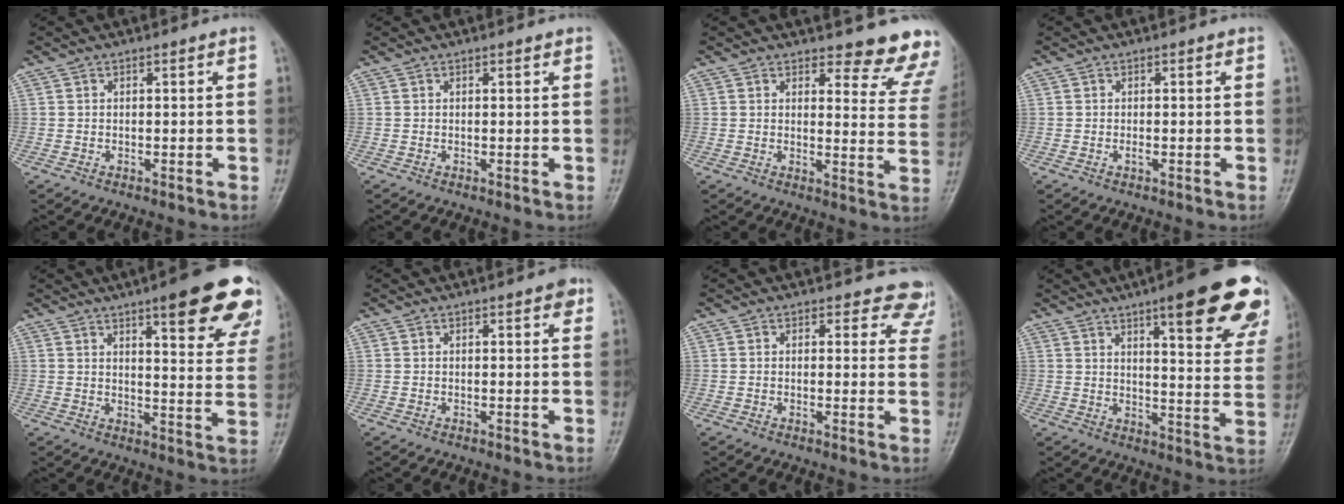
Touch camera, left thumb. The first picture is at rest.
{"total": 0.7, "force": [0.4, 0.4, 0.4], "torque": [-0.004, -0.002, 0.002]}
{"total": 12.4, "force": [11.8, 3.3, 2.1], "torque": [0.023, -0.112, 0.106]}
{"total": 0.8, "force": [-0.1, 0.4, 0.7], "torque": [-0.009, 0.000, -0.005]}
{"total": 19.2, "force": [11.4, 4.8, 14.8], "torque": [-0.153, -0.043, 0.136]}
{"total": 2.2, "force": [1.1, 0.9, 1.7], "torque": [-0.013, -0.001, 0.010]}
{"total": 6.7, "force": [5.5, 3.6, 0.7], "torque": [0.045, -0.022, 0.031]}
{"total": 22.5, "force": [13.1, 5.4, 17.4], "torque": [-0.192, -0.044, 0.161]}